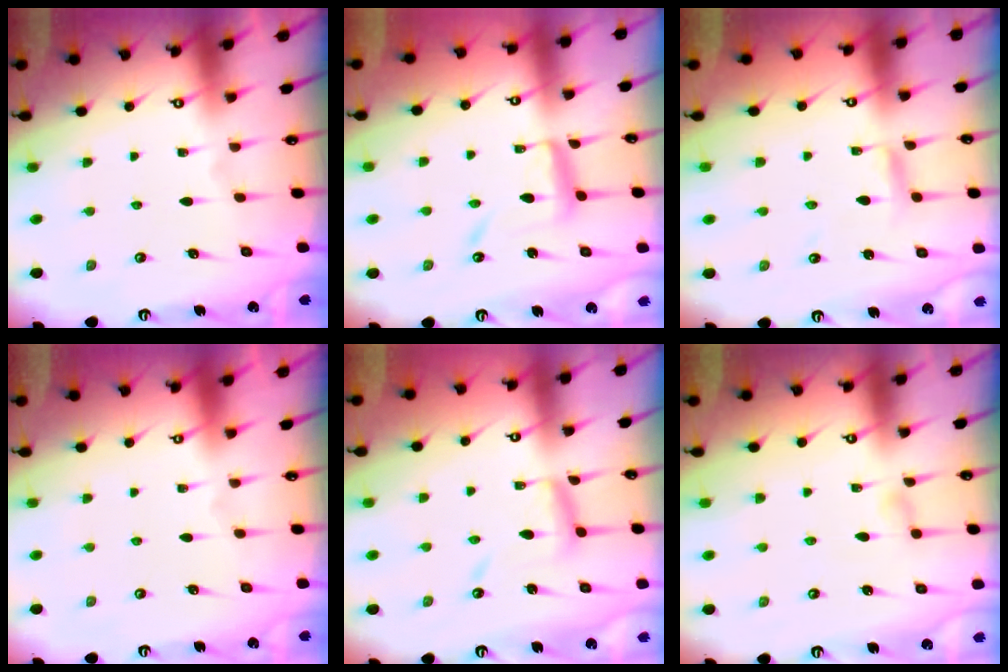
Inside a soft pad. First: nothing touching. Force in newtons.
{"total": 11.3, "press": 11.2, "slide": 1.0}
{"total": 2.3, "press": 2.3, "slide": 0.2}
{"total": 0.0}
{"total": 10.2, "press": 10.2, "slide": 0.8}
{"total": 5.1, "press": 5.1, "slide": 0.6}